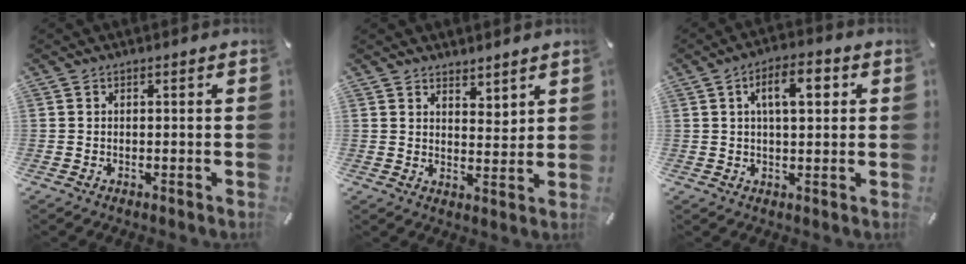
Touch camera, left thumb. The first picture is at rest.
{"total": 4.1, "force": [3.6, 1.9, -0.2], "torque": [0.010, -0.024, 0.067]}
{"total": 8.4, "force": [2.6, 3.7, 7.1], "torque": [-0.113, 0.001, 0.037]}